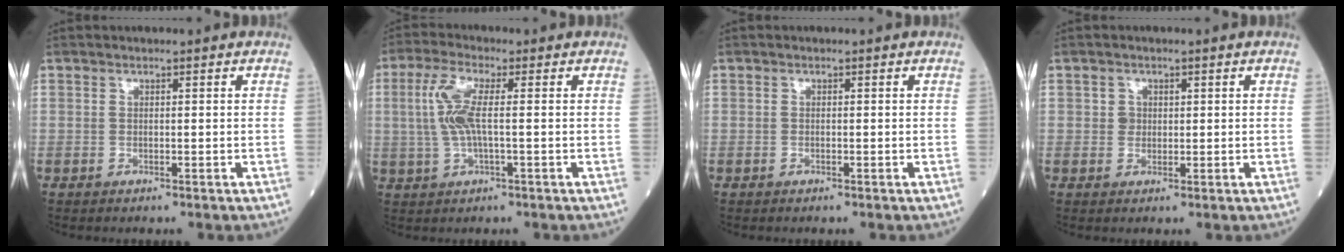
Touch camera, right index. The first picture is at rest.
{"total": 6.3, "force": [0.5, 1.3, 6.2], "torque": [-0.147, 0.009, 0.008]}
{"total": 0.0}
{"total": 1.6, "force": [0.3, 1.5, 0.5], "torque": [-0.006, 0.000, 0.005]}